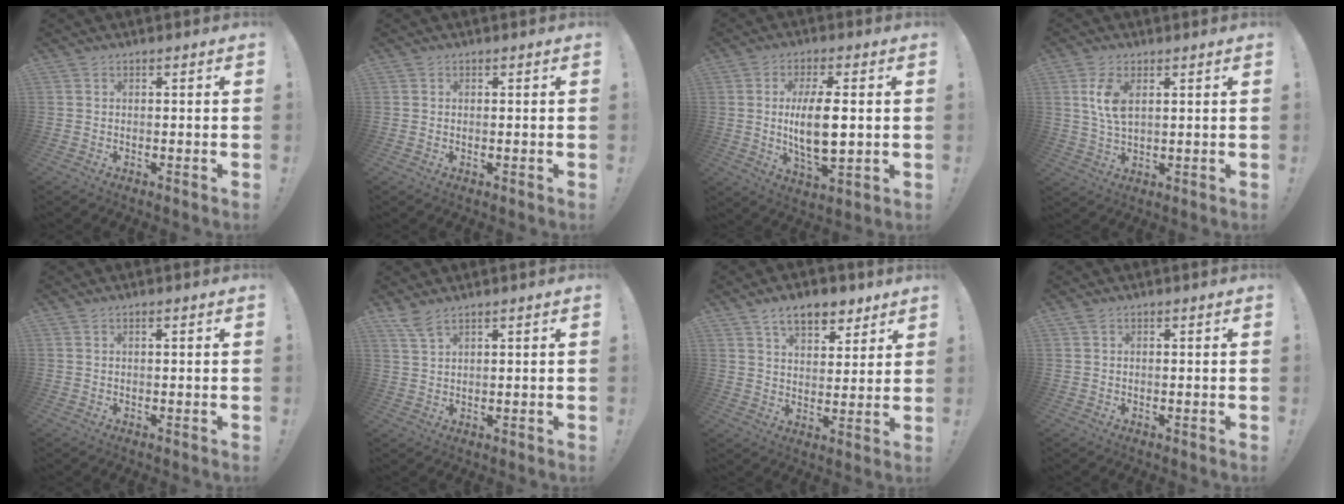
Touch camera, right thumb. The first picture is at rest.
{"total": 0.0}
{"total": 12.1, "force": [0.6, 4.6, 11.2], "torque": [-0.212, -0.018, 0.001]}
{"total": 7.4, "force": [2.6, 3.9, 5.8], "torque": [-0.112, -0.010, 0.042]}
{"total": 0.6, "force": [0.2, -0.1, 0.6], "torque": [-0.009, 0.000, 0.003]}
{"total": 4.3, "force": [3.4, 0.8, 2.5], "torque": [-0.056, -0.015, 0.063]}
{"total": 10.3, "force": [6.8, 5.5, 5.5], "torque": [-0.076, -0.029, 0.124]}
{"total": 0.7, "force": [0.5, 0.2, 0.5], "torque": [-0.009, -0.001, 0.009]}